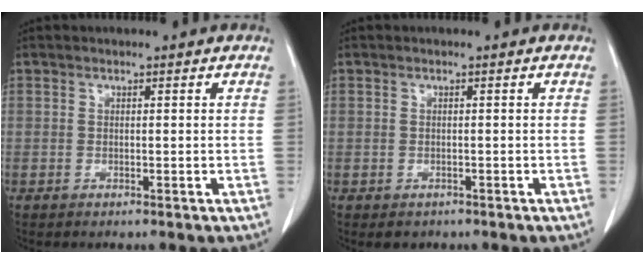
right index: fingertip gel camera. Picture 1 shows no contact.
{"total": 1.5, "force": [-0.9, 1.1, 0.3], "torque": [-0.007, 0.001, -0.007]}